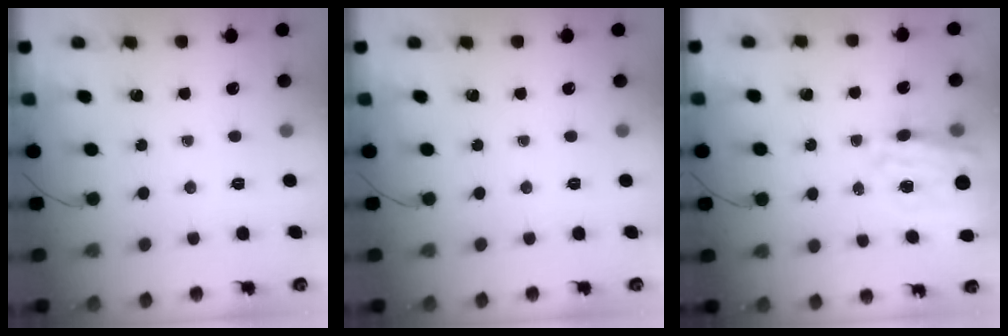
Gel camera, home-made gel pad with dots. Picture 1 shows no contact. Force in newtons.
{"total": 0.0}
{"total": 17.3, "press": 16.9, "slide": 3.8}